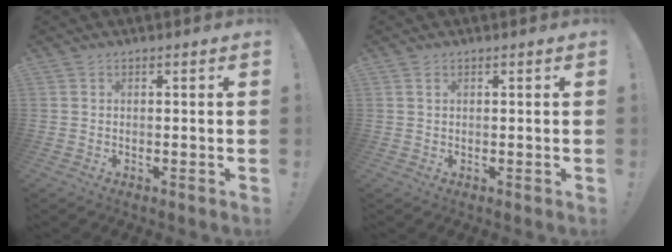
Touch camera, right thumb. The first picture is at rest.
{"total": 0.9, "force": [0.5, 0.5, 0.6], "torque": [-0.005, -0.002, 0.008]}